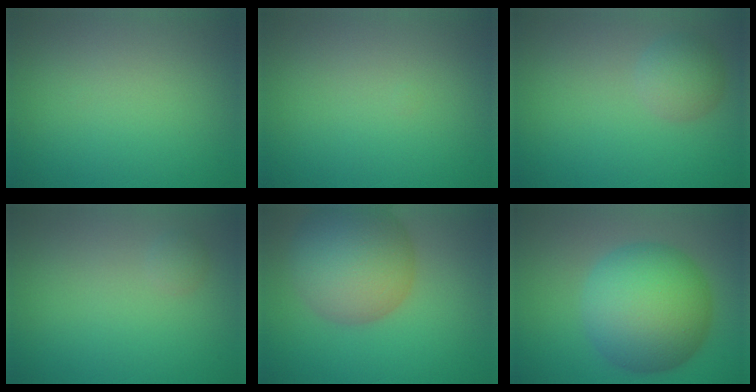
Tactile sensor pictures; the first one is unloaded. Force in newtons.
{"total": 0.0}
{"total": 2.2, "press": 2.2, "slide": 0.1}
{"total": 0.7, "press": 0.7, "slide": 0.0}
{"total": 9.4, "press": 9.4, "slide": 0.6}
{"total": 10.8, "press": 10.8, "slide": 0.2}